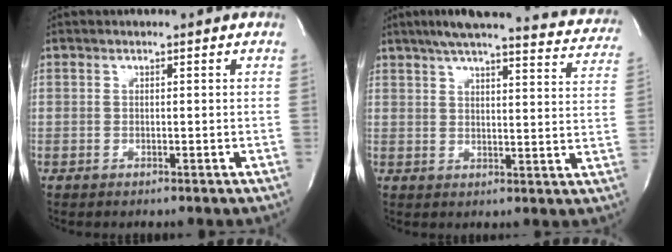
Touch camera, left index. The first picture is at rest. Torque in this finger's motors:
{"motor_torque": [0.50, -0.56, 0.24, 0.06]}